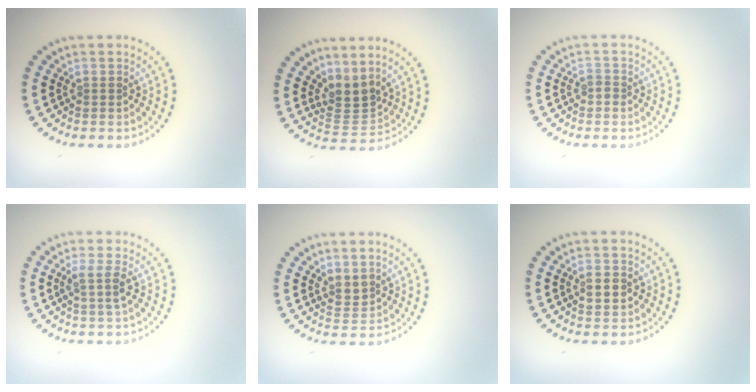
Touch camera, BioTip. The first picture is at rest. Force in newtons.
{"total": 2.8, "press": 1.9, "slide": 2.1}
{"total": 1.0, "press": 0.9, "slide": 0.4}
{"total": 1.9, "press": 1.5, "slide": 1.1}
{"total": 1.6, "press": 1.4, "slide": 0.8}
{"total": 2.4, "press": 2.4, "slide": 0.1}